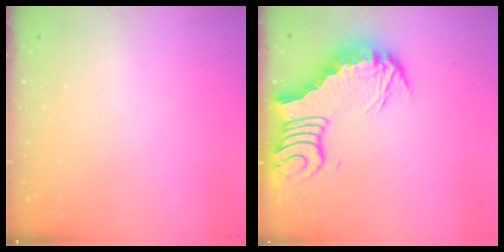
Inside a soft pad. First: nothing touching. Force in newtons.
{"total": 8.3, "press": 8.2, "slide": 1.3}